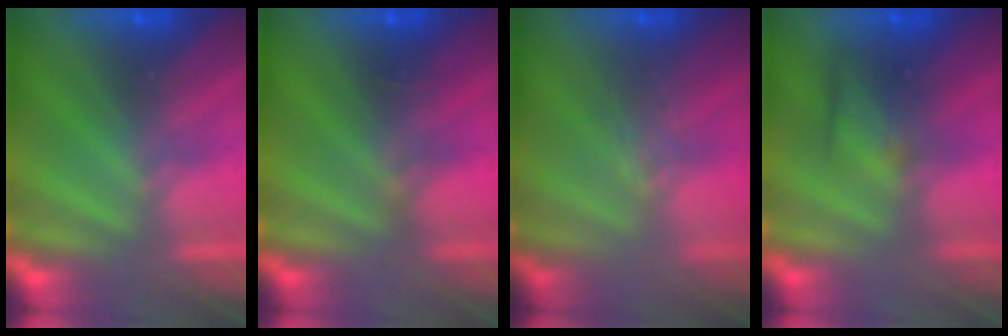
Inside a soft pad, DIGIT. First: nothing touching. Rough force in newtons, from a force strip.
{"total": 2.4}
{"total": 2.9}
{"total": 2.4}